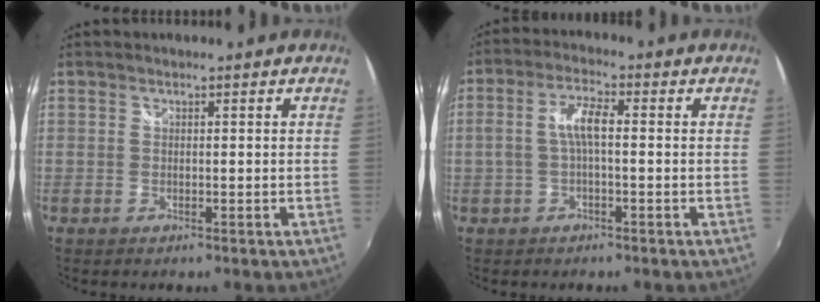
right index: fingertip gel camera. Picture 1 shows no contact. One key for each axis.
{"total": 5.2, "fx": -0.2, "fy": 1.5, "fz": 4.9, "tx": -0.099, "ty": 0.012, "tz": -0.001}